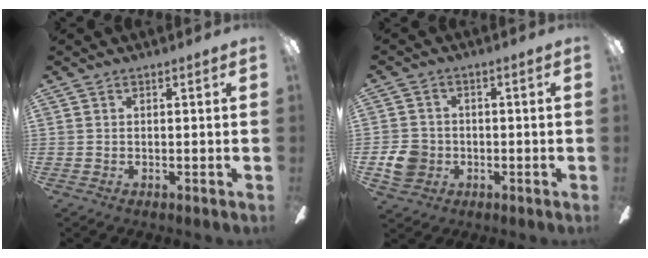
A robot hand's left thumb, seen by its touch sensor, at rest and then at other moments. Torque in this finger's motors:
{"motor_torque": [-0.04, 0.08, -0.05, 0.07, 0.00]}